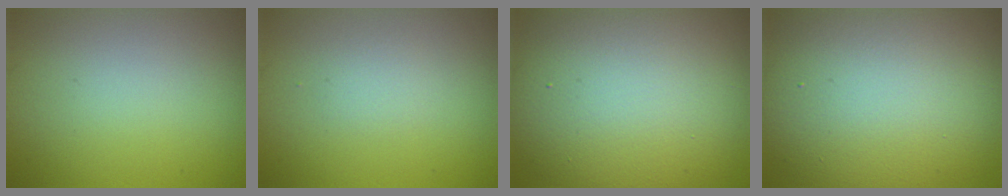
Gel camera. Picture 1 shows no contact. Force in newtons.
{"total": 0.9, "press": 0.9, "slide": 0.0}
{"total": 14.7, "press": 14.6, "slide": 0.8}
{"total": 15.0, "press": 15.0, "slide": 0.4}